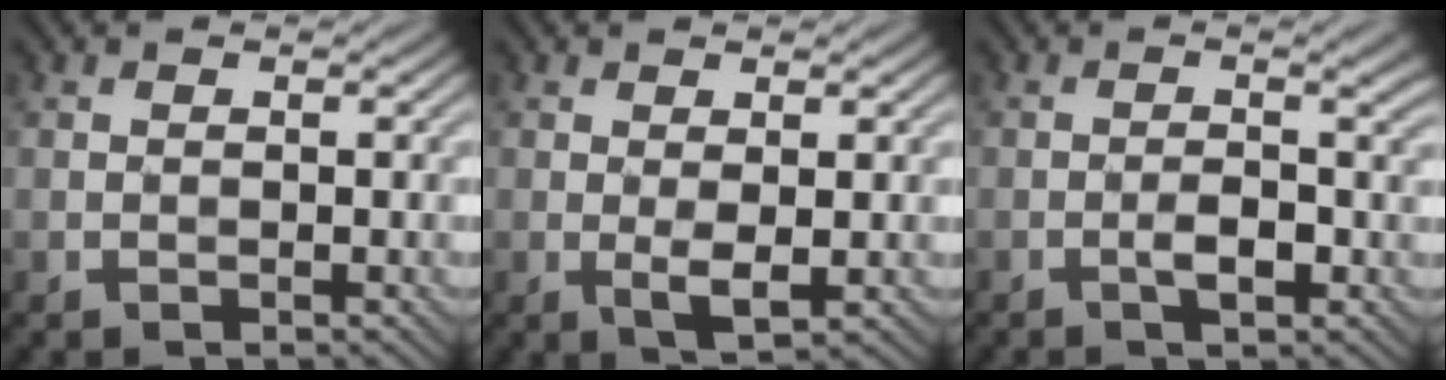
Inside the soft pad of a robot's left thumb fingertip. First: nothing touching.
{"total": 2.3, "force": [0.2, 0.6, 2.2], "torque": [-0.051, -0.006, 0.008]}
{"total": 3.3, "force": [-0.9, 0.5, 3.2], "torque": [-0.058, 0.004, -0.015]}